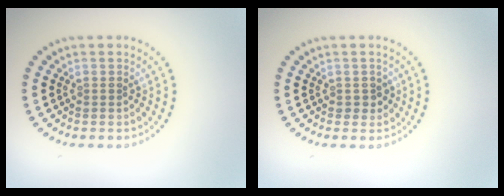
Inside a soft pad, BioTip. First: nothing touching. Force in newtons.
{"total": 1.1, "press": 1.1, "slide": 0.3}